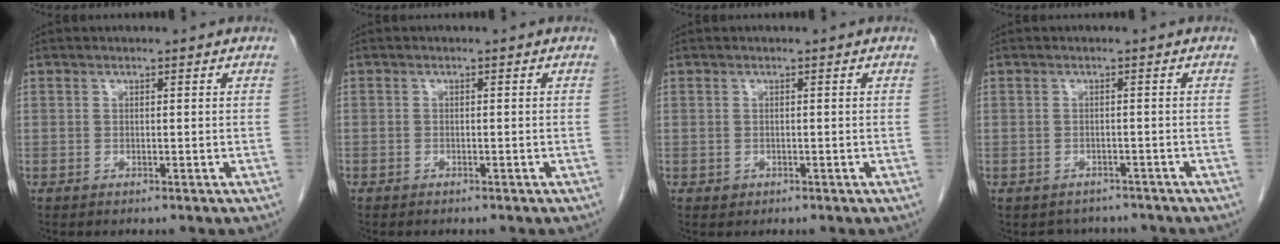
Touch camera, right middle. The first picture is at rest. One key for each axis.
{"total": 0.6, "fx": -0.5, "fy": 0.4, "fz": 0.1, "tx": -0.007, "ty": 0.003, "tz": -0.009}
{"total": 0.6, "fx": -0.2, "fy": 0.5, "fz": 0.1, "tx": -0.003, "ty": 0.002, "tz": -0.001}
{"total": 3.5, "fx": -3.1, "fy": 1.6, "fz": -0.2, "tx": 0.003, "ty": 0.007, "tz": -0.042}